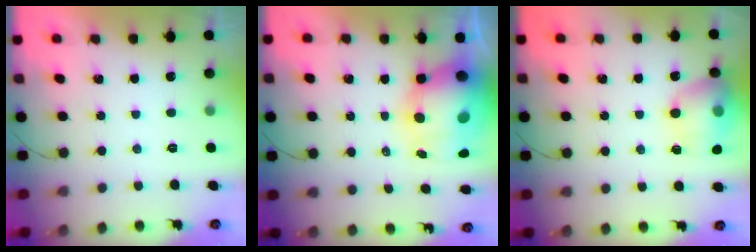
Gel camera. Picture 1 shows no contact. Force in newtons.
{"total": 14.2, "press": 13.8, "slide": 3.5}
{"total": 15.3, "press": 15.1, "slide": 2.0}